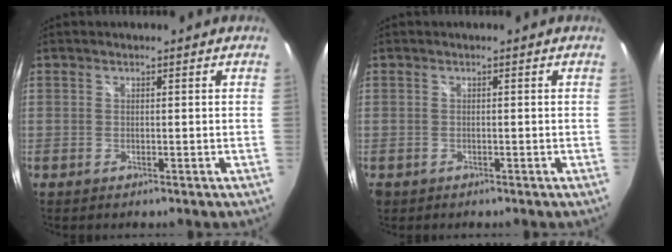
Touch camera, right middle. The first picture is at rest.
{"total": 1.4, "force": [-0.6, 1.1, 0.5], "torque": [-0.012, -0.005, -0.009]}